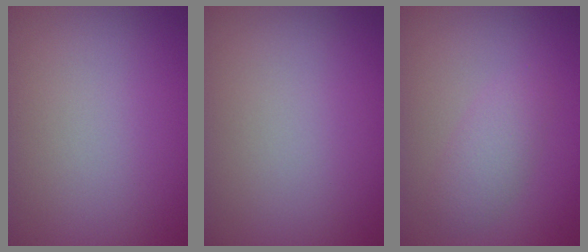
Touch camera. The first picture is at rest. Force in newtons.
{"total": 0.0}
{"total": 2.2, "press": 2.2, "slide": 0.0}